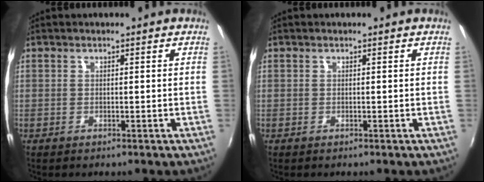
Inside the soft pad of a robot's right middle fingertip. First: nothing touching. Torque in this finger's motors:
{"motor_torque": [-0.11, 0.09, -0.04, 0.01]}